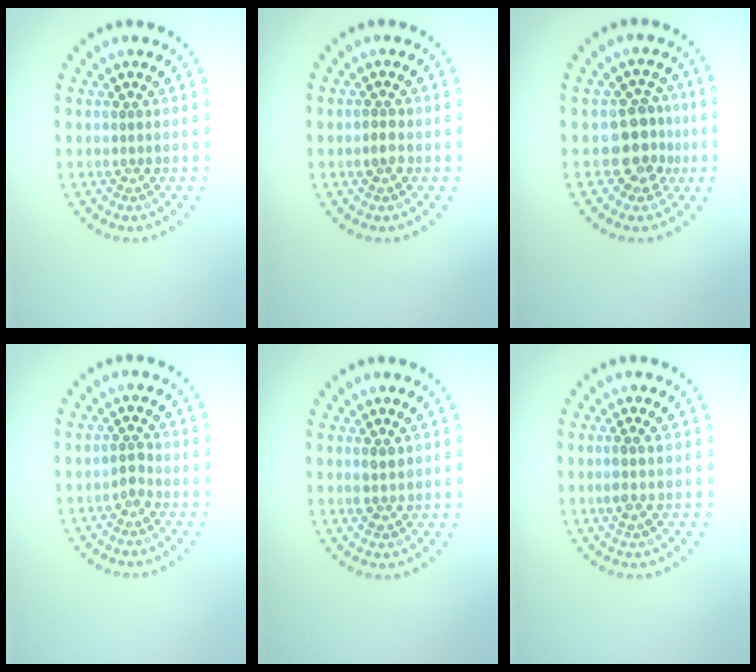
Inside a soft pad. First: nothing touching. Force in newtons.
{"total": 1.2, "press": 1.2, "slide": 0.2}
{"total": 3.7, "press": 3.3, "slide": 1.7}
{"total": 1.2, "press": 1.0, "slide": 0.6}
{"total": 1.5, "press": 1.5, "slide": 0.2}
{"total": 1.5, "press": 1.3, "slide": 0.8}